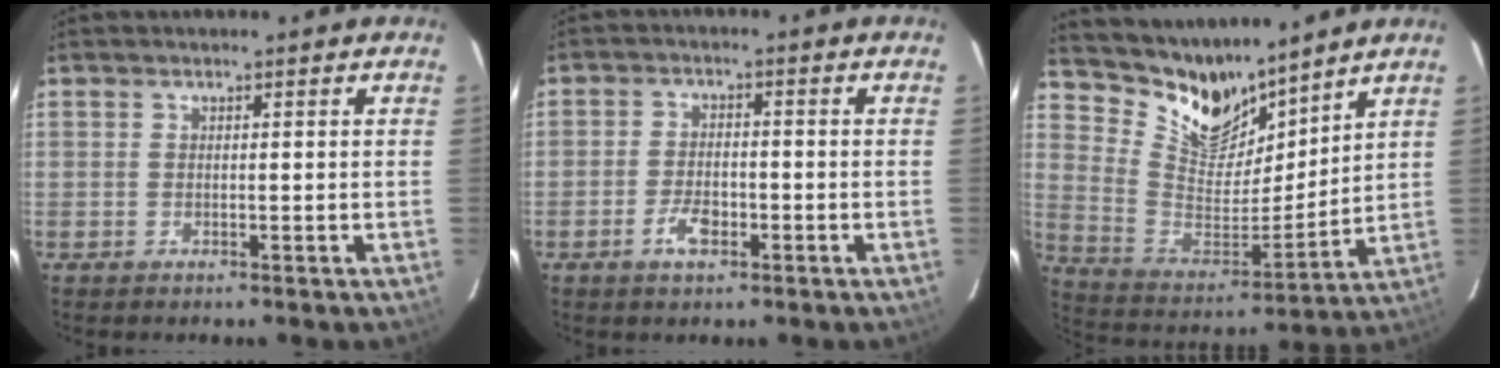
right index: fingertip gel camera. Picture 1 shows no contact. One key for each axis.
{"total": 4.8, "fx": -2.3, "fy": 2.4, "fz": 3.4, "tx": -0.072, "ty": 0.001, "tz": -0.039}
{"total": 13.9, "fx": 11.8, "fy": 5.7, "fz": 4.5, "tx": -0.104, "ty": -0.020, "tz": 0.228}